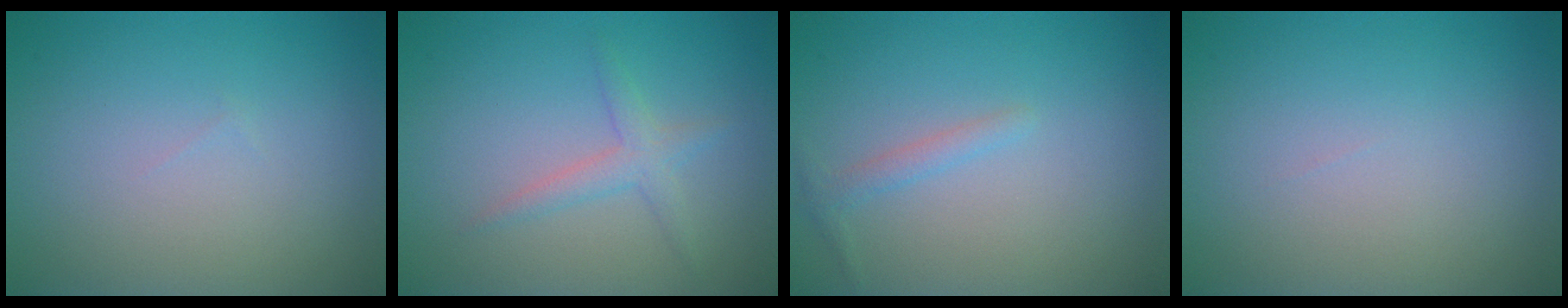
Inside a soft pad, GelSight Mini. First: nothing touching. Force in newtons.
{"total": 1.9, "press": 1.9, "slide": 0.0}
{"total": 1.2, "press": 1.2, "slide": 0.0}
{"total": 0.0}